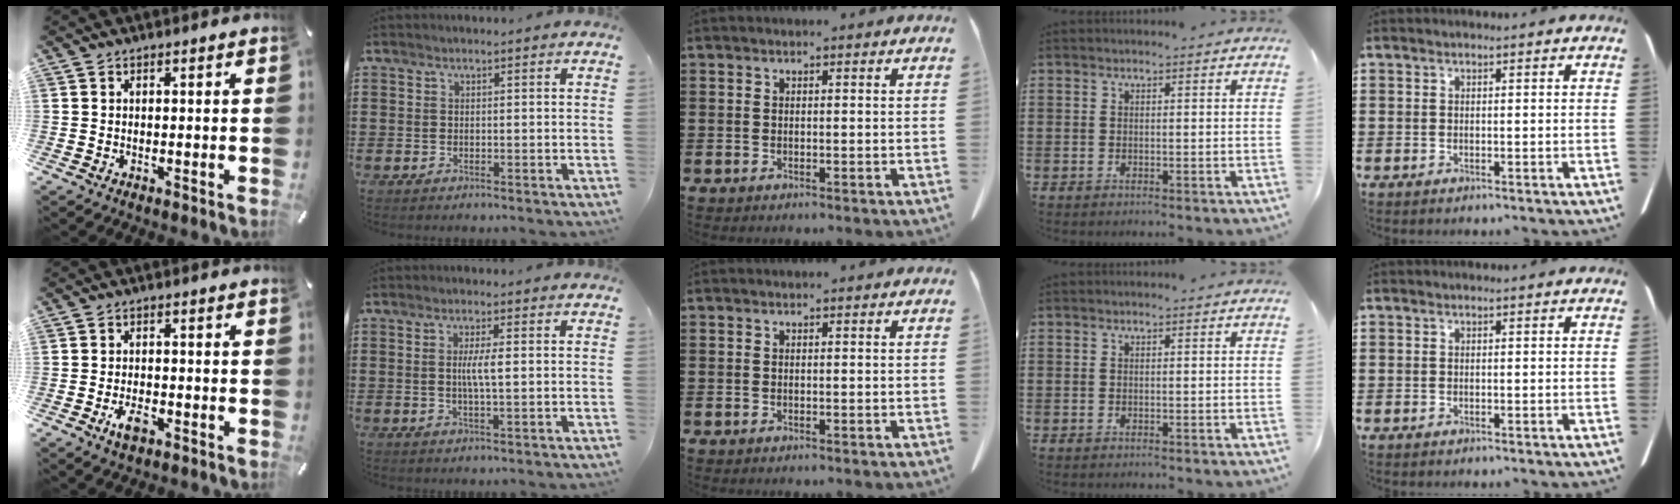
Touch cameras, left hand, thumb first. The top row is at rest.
{"thumb": {"total": 4.1, "force": [-2.1, 2.0, 2.8], "torque": [-0.063, 0.002, -0.041]}, "index": {"total": 3.5, "force": [0.2, 0.5, 3.4], "torque": [-0.065, -0.002, 0.001]}}